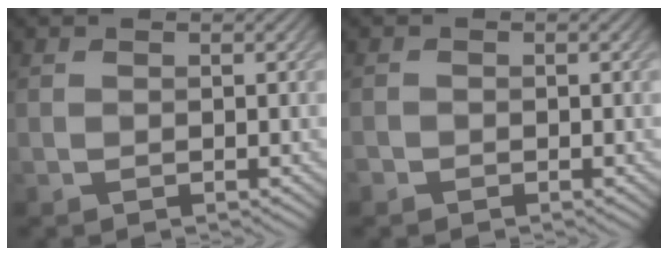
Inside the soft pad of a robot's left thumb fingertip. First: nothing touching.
{"total": 0.7, "force": [-0.6, 0.4, 0.1], "torque": [-0.002, -0.003, -0.012]}